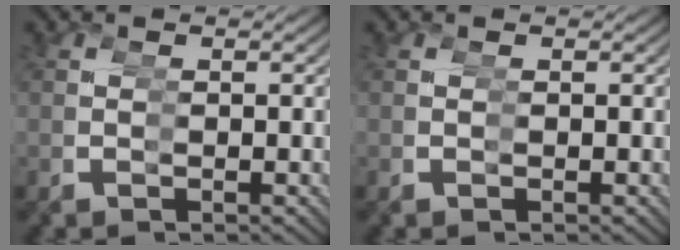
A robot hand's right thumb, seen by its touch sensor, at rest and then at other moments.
{"total": 0.0}